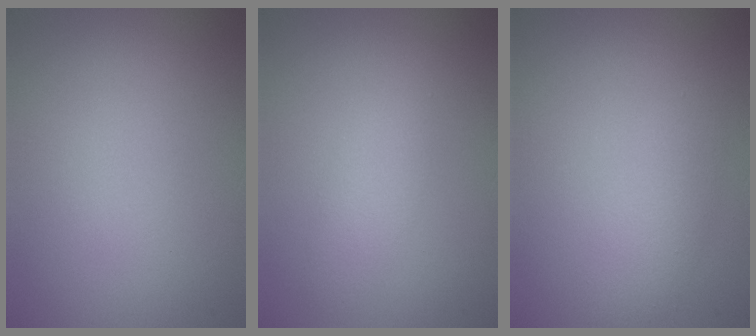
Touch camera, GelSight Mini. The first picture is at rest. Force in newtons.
{"total": 1.8, "press": 1.8, "slide": 0.0}
{"total": 2.4, "press": 2.4, "slide": 0.1}